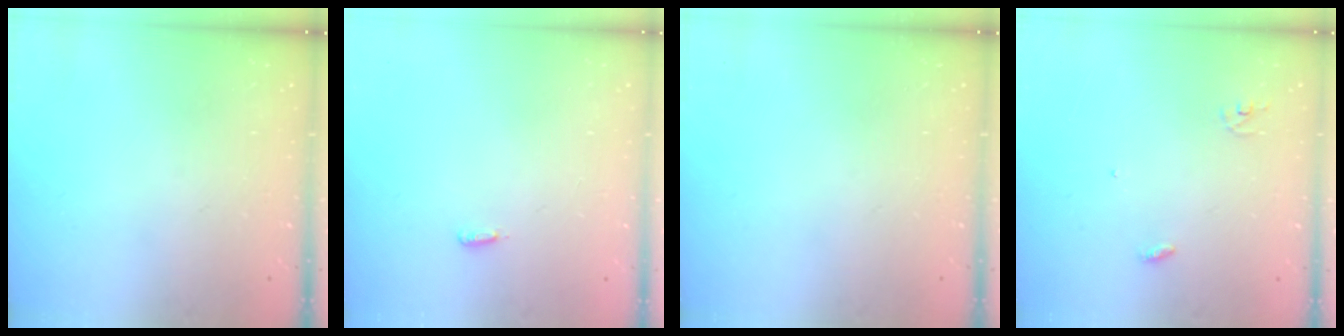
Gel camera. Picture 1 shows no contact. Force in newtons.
{"total": 2.7, "press": 2.6, "slide": 0.9}
{"total": 0.0}
{"total": 2.9, "press": 2.9, "slide": 0.2}